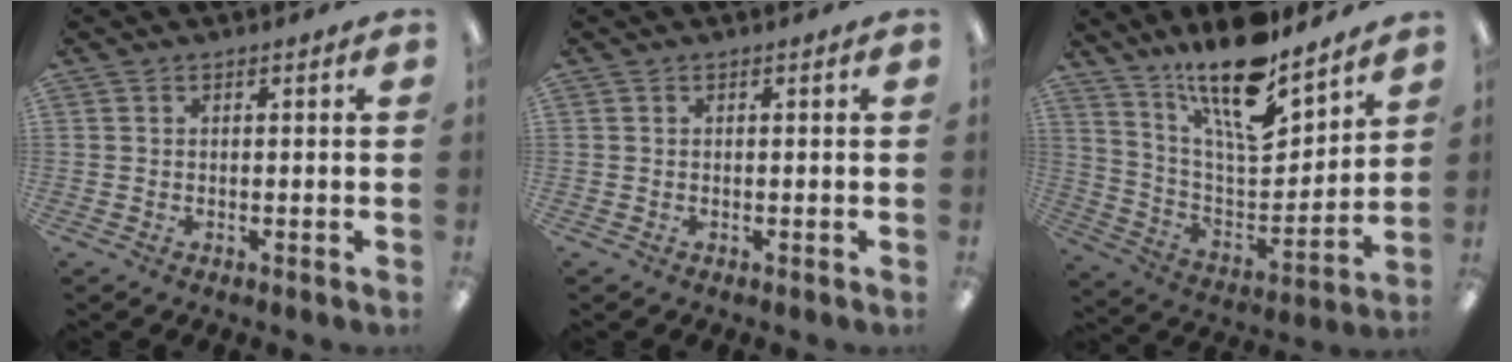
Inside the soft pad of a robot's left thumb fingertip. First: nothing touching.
{"total": 0.0}
{"total": 19.7, "force": [14.9, 5.6, 11.6], "torque": [-0.200, -0.104, 0.253]}